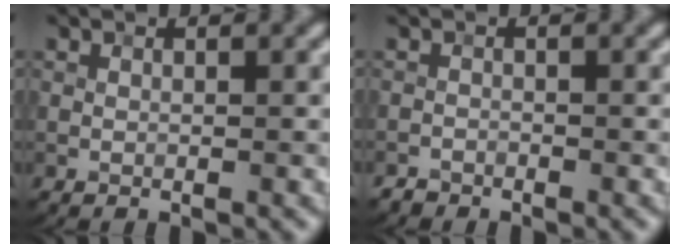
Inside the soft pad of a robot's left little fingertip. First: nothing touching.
{"total": 0.9, "force": [-0.8, 0.2, -0.3], "torque": [0.009, 0.003, -0.017]}